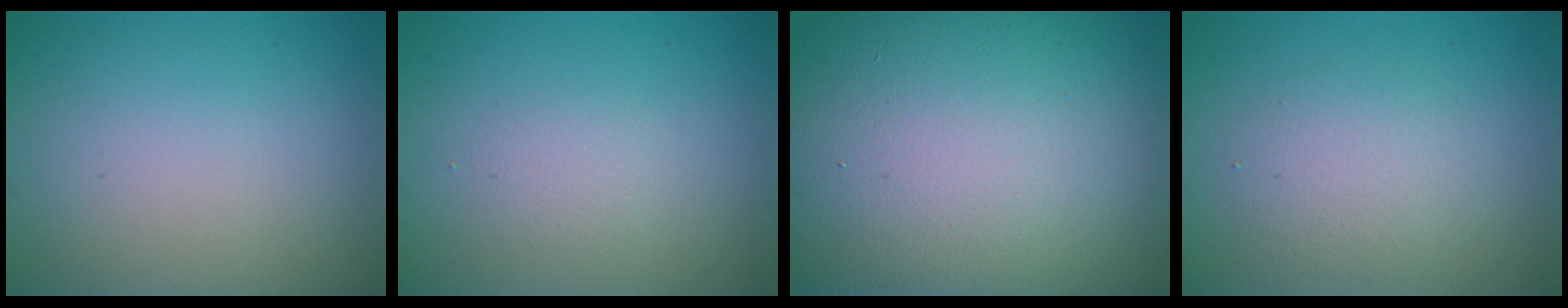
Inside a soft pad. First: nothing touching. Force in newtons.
{"total": 1.3, "press": 1.2, "slide": 0.1}
{"total": 21.6, "press": 21.6, "slide": 1.1}
{"total": 2.9, "press": 2.9, "slide": 0.4}